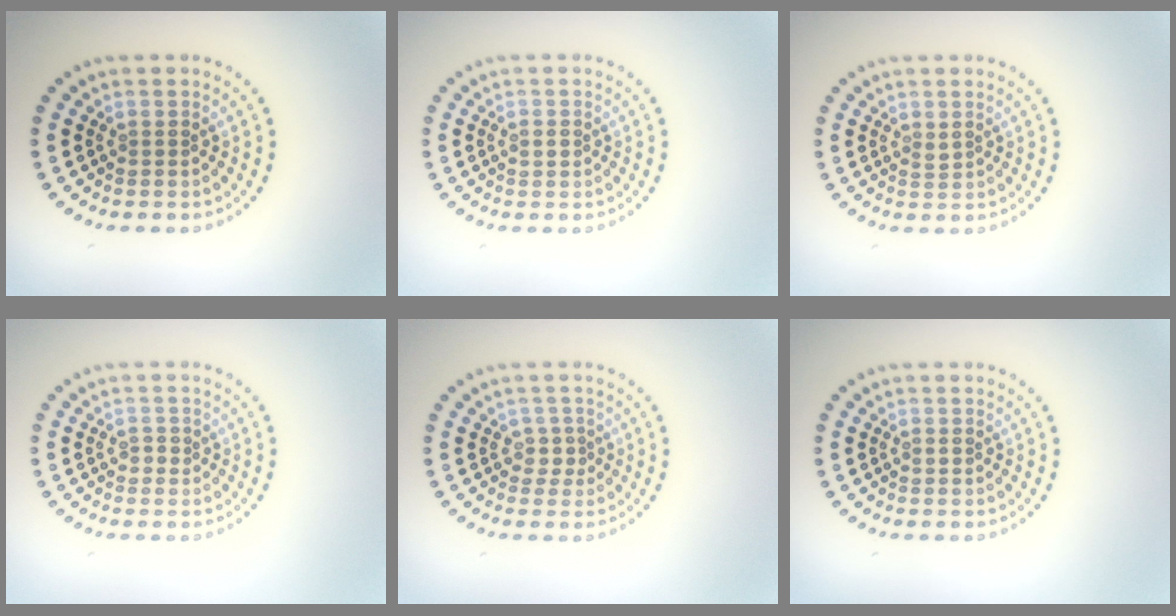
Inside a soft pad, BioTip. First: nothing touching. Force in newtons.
{"total": 0.9, "press": 0.9, "slide": 0.1}
{"total": 0.6, "press": 0.5, "slide": 0.3}
{"total": 1.1, "press": 1.1, "slide": 0.2}
{"total": 1.5, "press": 1.1, "slide": 1.0}
{"total": 0.9, "press": 0.9, "slide": 0.0}